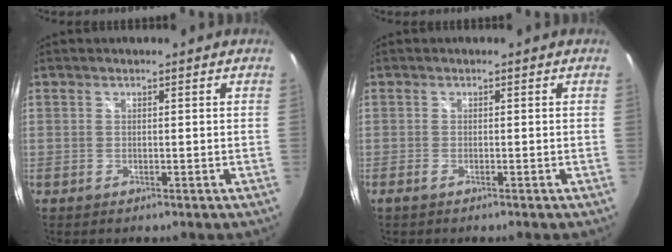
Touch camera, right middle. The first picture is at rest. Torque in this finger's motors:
{"motor_torque": [-0.11, -0.06, -0.07, 0.00]}